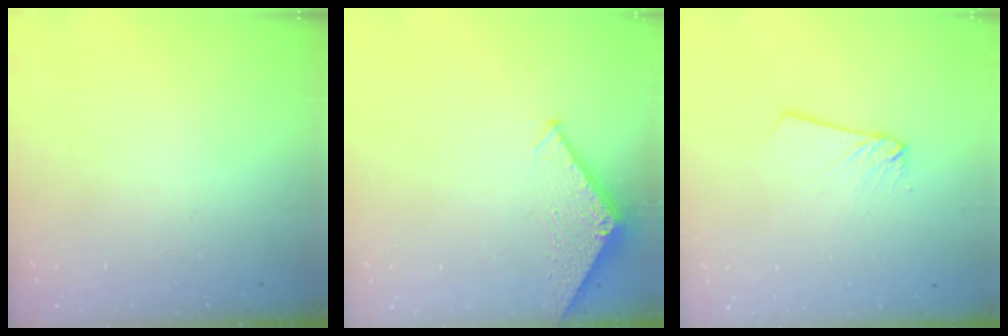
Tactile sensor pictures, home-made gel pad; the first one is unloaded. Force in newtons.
{"total": 2.9, "press": 2.9, "slide": 0.3}
{"total": 2.2, "press": 2.2, "slide": 0.2}